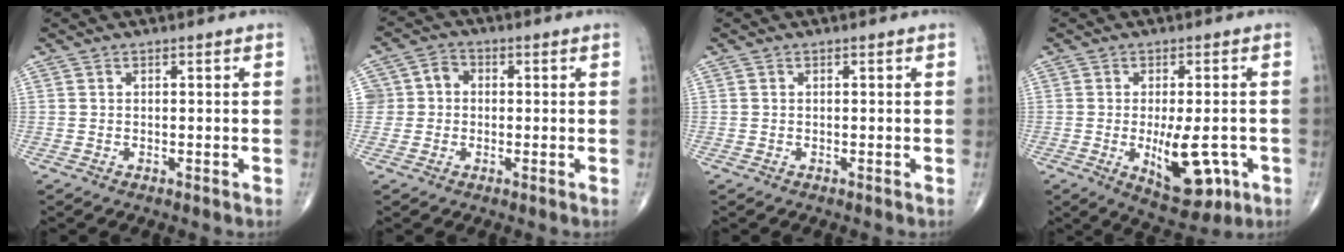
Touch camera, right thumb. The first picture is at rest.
{"total": 5.2, "force": [0.1, 4.9, 1.8], "torque": [-0.012, 0.019, -0.007]}
{"total": 0.0}
{"total": 11.3, "force": [-2.8, 4.8, 9.8], "torque": [-0.126, -0.011, -0.029]}